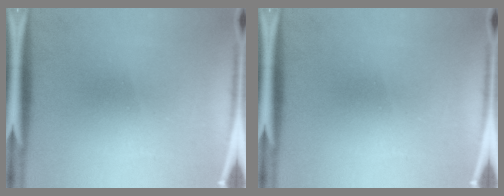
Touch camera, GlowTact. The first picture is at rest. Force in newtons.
{"total": 0.0}